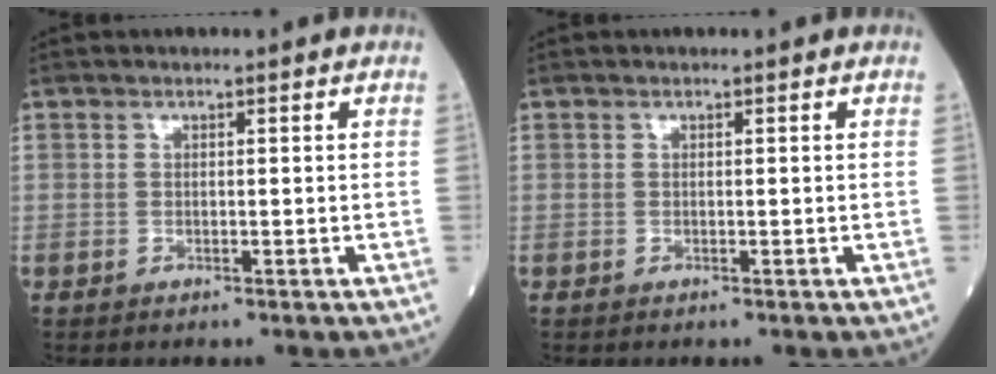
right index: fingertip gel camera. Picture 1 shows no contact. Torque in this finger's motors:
{"motor_torque": [0.00, 0.00, 0.00, 0.00]}